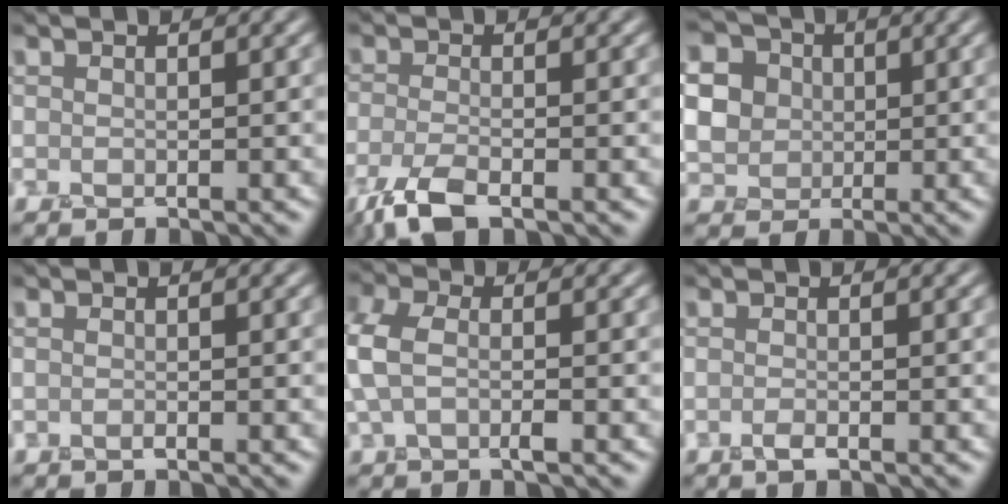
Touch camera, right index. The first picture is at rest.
{"total": 3.4, "force": [-2.4, 1.0, 2.2], "torque": [-0.052, -0.003, -0.055]}
{"total": 6.5, "force": [1.5, 5.9, 2.3], "torque": [-0.066, 0.038, 0.027]}
{"total": 0.0}
{"total": 3.4, "force": [0.1, 1.8, 2.9], "torque": [-0.079, 0.014, -0.006]}
{"total": 0.6, "force": [-0.3, 0.2, 0.4], "torque": [-0.007, 0.001, -0.009]}